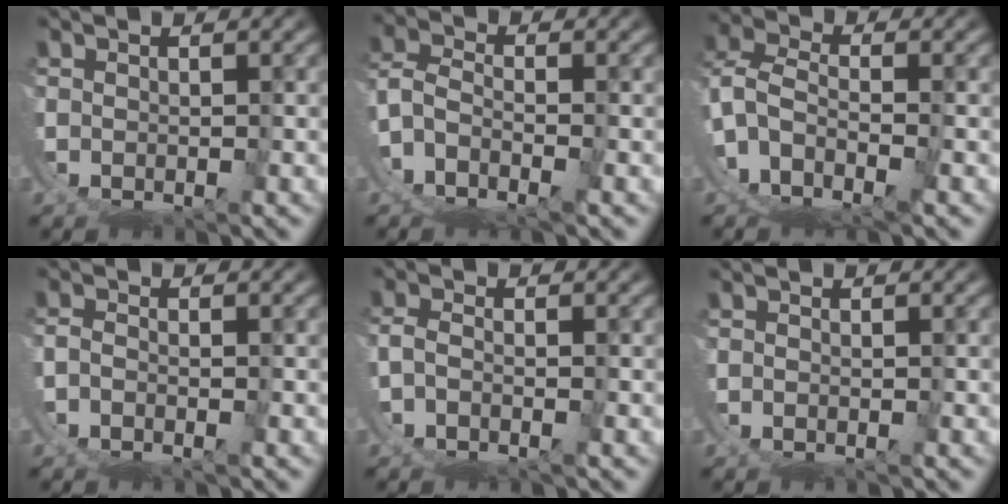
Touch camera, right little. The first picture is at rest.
{"total": 6.7, "force": [-3.4, 4.7, 3.3], "torque": [-0.086, -0.025, -0.065]}
{"total": 9.3, "force": [-4.0, 7.0, 4.6], "torque": [-0.128, -0.040, -0.072]}
{"total": 1.9, "force": [-1.4, 1.0, 0.7], "torque": [-0.014, -0.002, -0.036]}
{"total": 2.2, "force": [-1.3, 1.2, 1.3], "torque": [-0.029, -0.003, -0.032]}
{"total": 1.0, "force": [-0.4, 0.9, 0.2], "torque": [-0.013, -0.004, -0.012]}